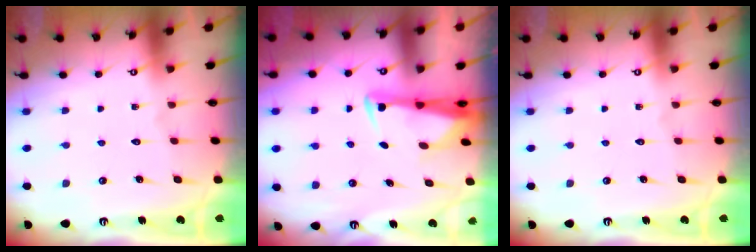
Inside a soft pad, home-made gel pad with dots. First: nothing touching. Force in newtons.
{"total": 2.9, "press": 2.9, "slide": 0.6}
{"total": 0.0}